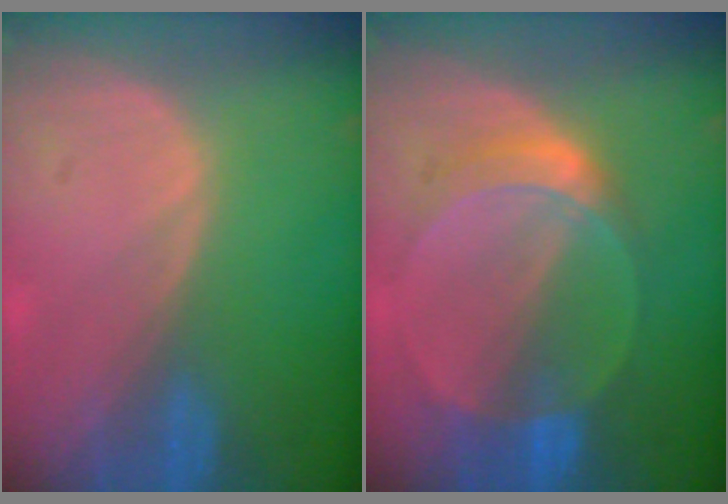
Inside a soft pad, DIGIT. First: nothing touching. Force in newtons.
{"total": 6.1, "press": 5.6, "slide": 2.4}